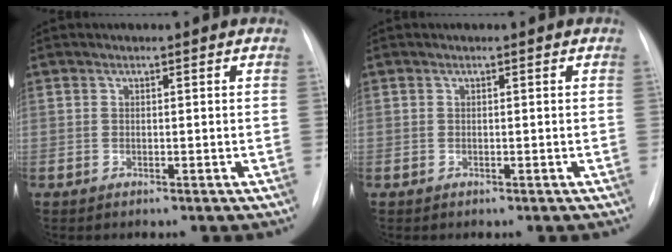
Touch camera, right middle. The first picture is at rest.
{"total": 0.0}